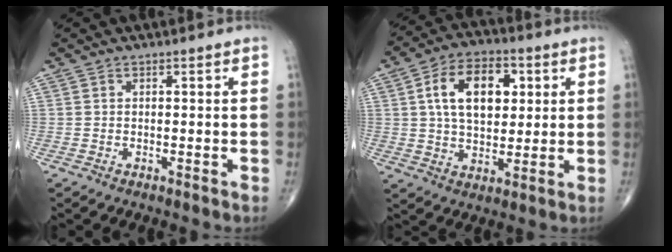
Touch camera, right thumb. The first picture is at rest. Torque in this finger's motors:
{"motor_torque": [0.38, 3.02, 1.03, 0.15, 0.13]}